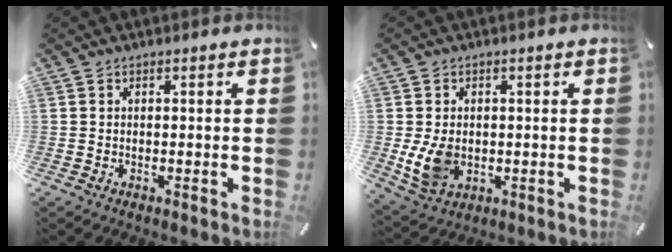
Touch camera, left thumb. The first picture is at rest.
{"total": 7.4, "force": [-0.7, 5.9, 4.4], "torque": [-0.108, -0.001, -0.011]}